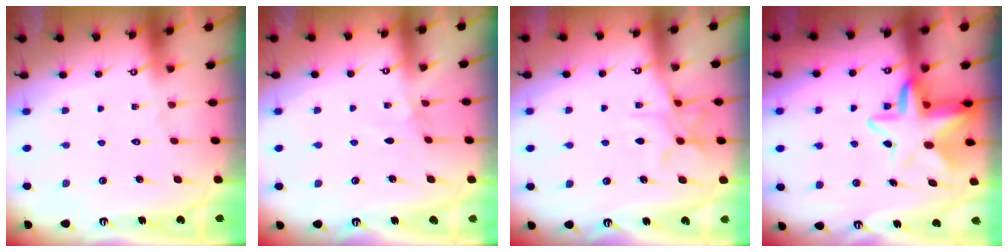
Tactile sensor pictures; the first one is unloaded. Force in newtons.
{"total": 2.1, "press": 2.1, "slide": 0.5}
{"total": 8.6, "press": 8.5, "slide": 0.6}
{"total": 10.4, "press": 10.0, "slide": 2.9}